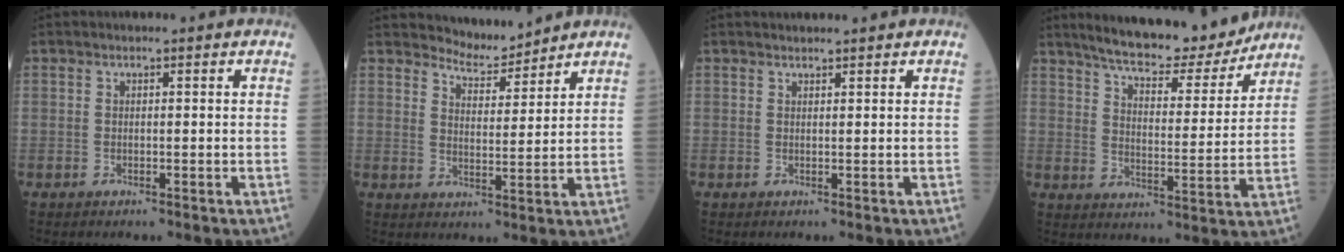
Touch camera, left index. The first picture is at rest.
{"total": 4.9, "force": [4.9, 0.4, -0.1], "torque": [-0.005, -0.004, 0.085]}
{"total": 2.1, "force": [2.0, 0.0, 0.6], "torque": [-0.007, 0.016, 0.029]}
{"total": 15.7, "force": [14.1, 2.6, 6.4], "torque": [-0.101, -0.009, 0.203]}